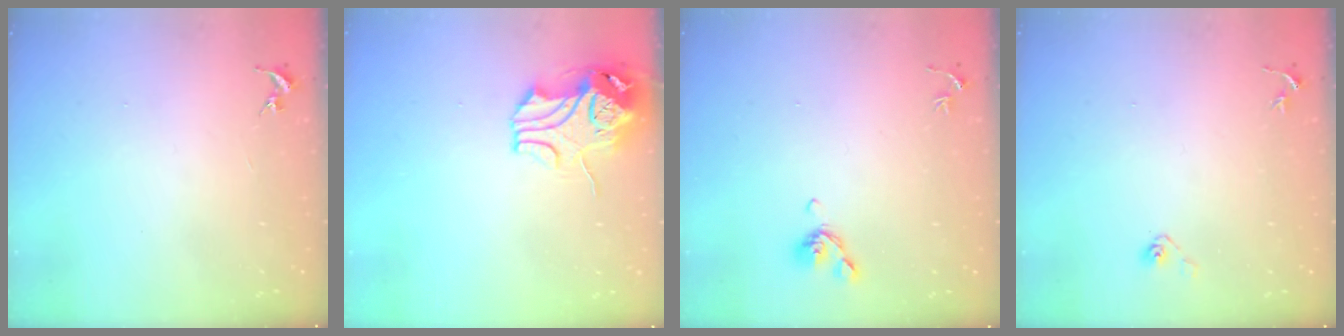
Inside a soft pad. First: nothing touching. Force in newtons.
{"total": 10.6, "press": 10.4, "slide": 1.9}
{"total": 6.9, "press": 6.8, "slide": 1.5}
{"total": 3.6, "press": 3.3, "slide": 1.4}